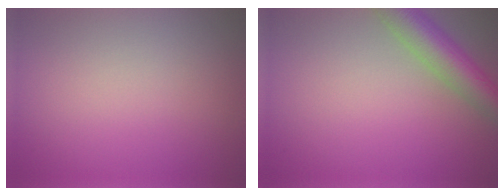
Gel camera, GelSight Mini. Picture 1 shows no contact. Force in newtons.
{"total": 5.3, "press": 5.3, "slide": 0.3}